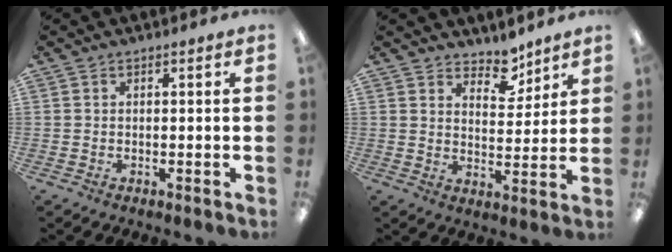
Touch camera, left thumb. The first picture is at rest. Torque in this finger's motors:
{"motor_torque": [0.40, 0.39, -0.27, 0.18, 0.00]}